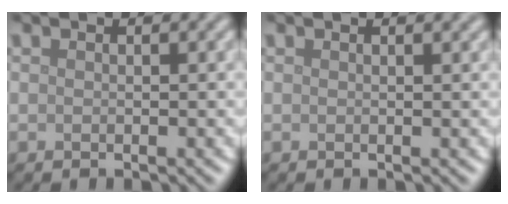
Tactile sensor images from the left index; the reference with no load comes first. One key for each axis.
{"total": 0.9, "fx": 0.7, "fy": 0.2, "fz": 0.5, "tx": -0.002, "ty": 0.005, "tz": 0.010}